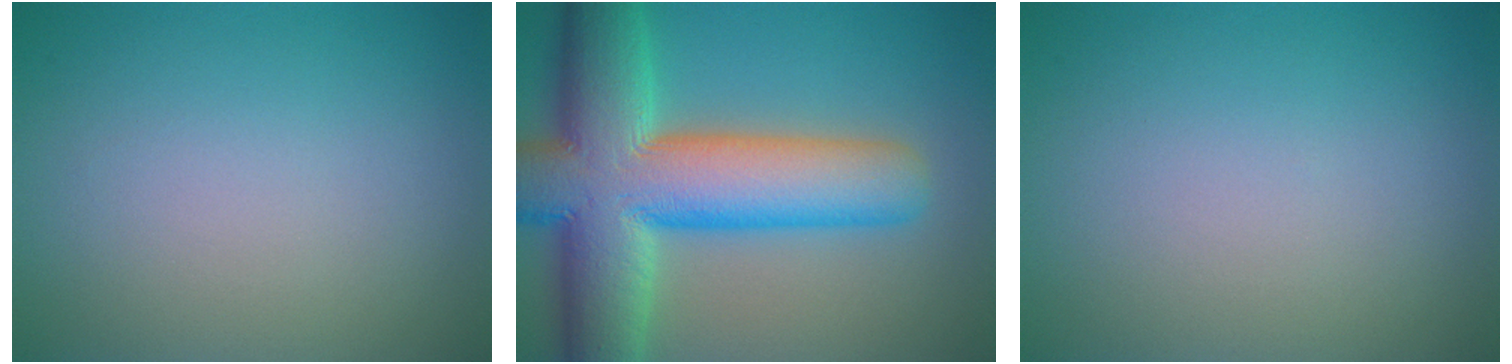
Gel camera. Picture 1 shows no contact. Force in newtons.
{"total": 14.4, "press": 14.3, "slide": 0.7}
{"total": 0.0}